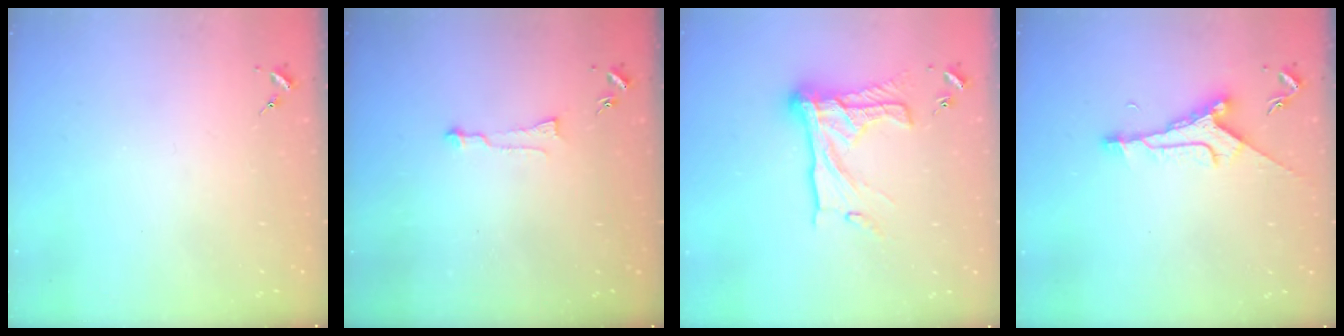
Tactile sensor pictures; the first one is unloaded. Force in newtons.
{"total": 5.4, "press": 5.4, "slide": 0.5}
{"total": 18.6, "press": 18.5, "slide": 1.1}
{"total": 9.1, "press": 9.1, "slide": 0.7}